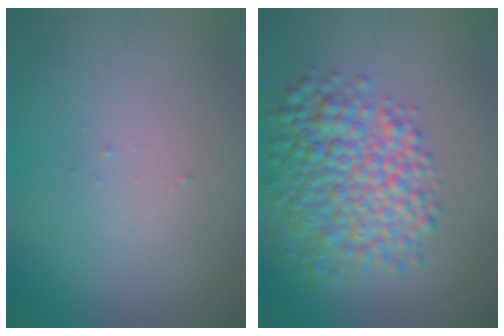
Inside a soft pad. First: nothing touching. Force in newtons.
{"total": 7.0, "press": 7.0, "slide": 0.0}